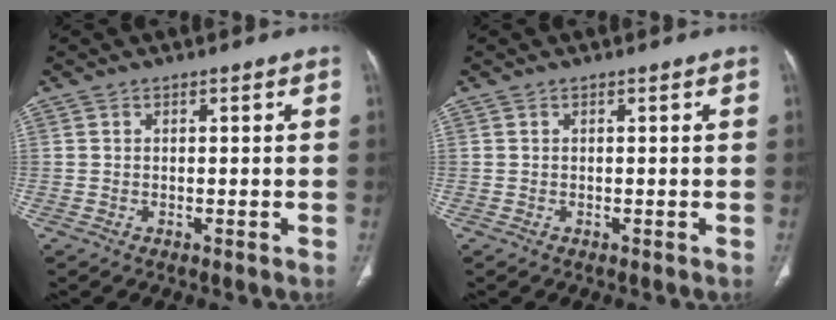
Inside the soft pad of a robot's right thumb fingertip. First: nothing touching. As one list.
[{"total": 0.0}]